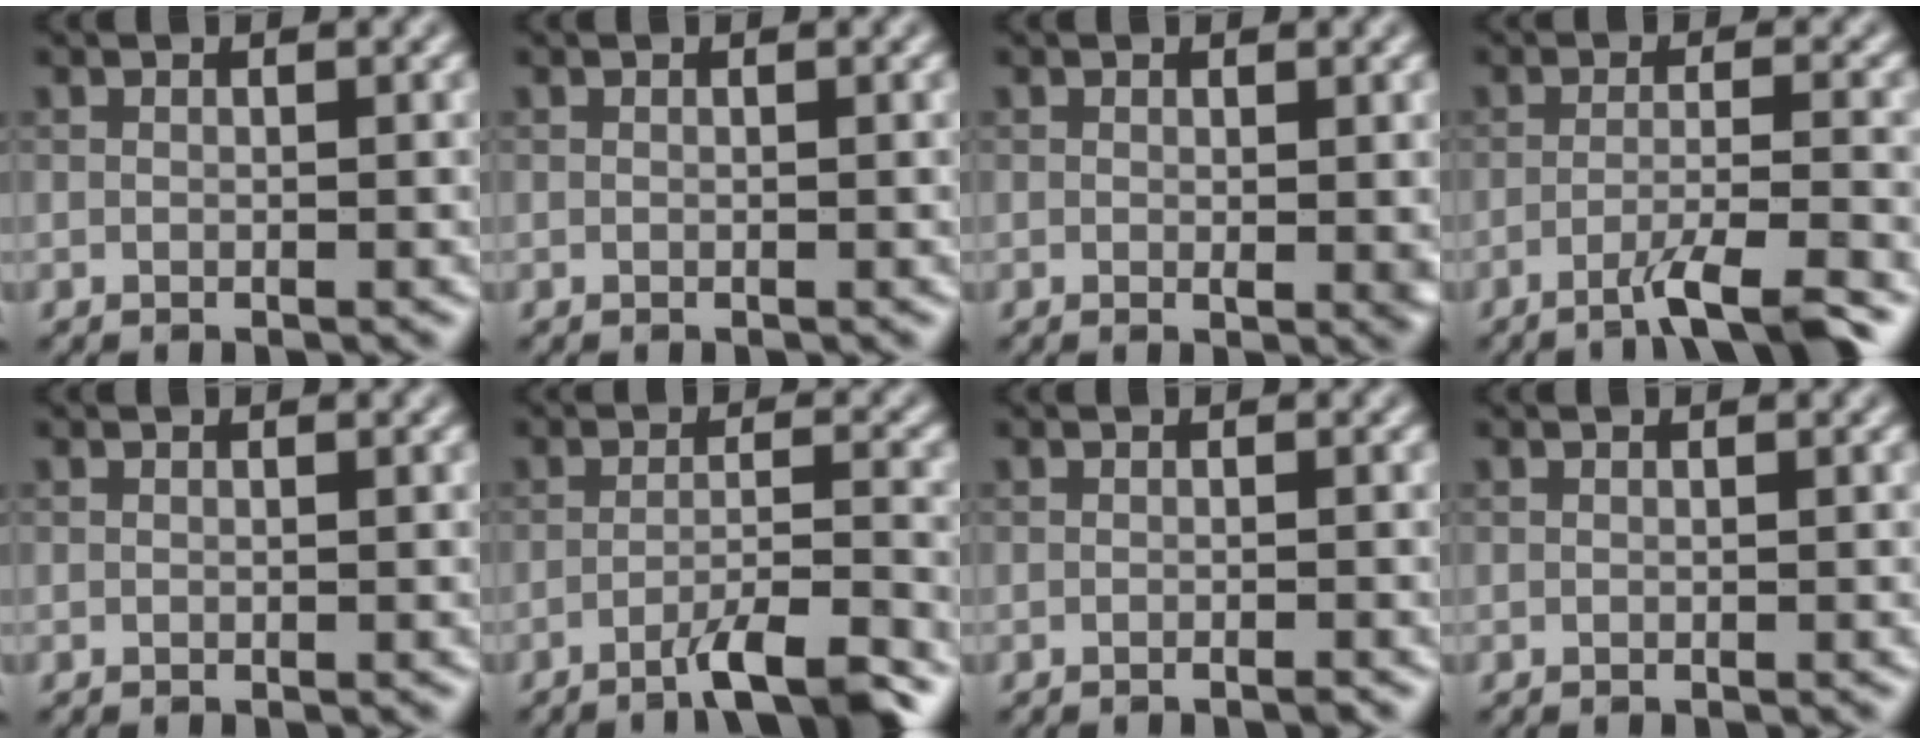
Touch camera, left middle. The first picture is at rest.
{"total": 0.0}
{"total": 1.0, "force": [0.1, 0.2, 0.9], "torque": [-0.010, -0.004, 0.002]}
{"total": 4.6, "force": [-3.1, 0.5, 3.4], "torque": [-0.051, 0.006, -0.062]}
{"total": 0.0}
{"total": 5.1, "force": [-3.7, 0.6, 3.5], "torque": [-0.052, 0.006, -0.069]}
{"total": 0.7, "force": [-0.5, 0.0, 0.5], "torque": [-0.006, -0.002, -0.009]}
{"total": 0.0}